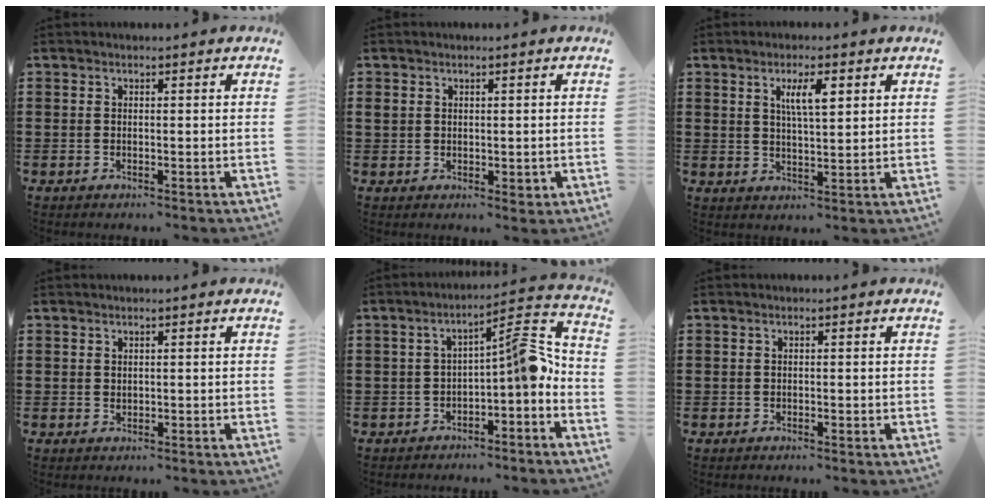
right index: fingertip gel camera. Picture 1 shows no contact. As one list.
[{"total": 2.1, "force": [0.5, 1.7, 1.2], "torque": [-0.025, 0.006, 0.009]}, {"total": 4.8, "force": [1.9, 1.3, 4.2], "torque": [-0.081, 0.005, 0.029]}, {"total": 0.5, "force": [0.3, 0.4, 0.1], "torque": [-0.004, 0.002, 0.007]}, {"total": 7.5, "force": [-1.3, 1.9, 7.2], "torque": [-0.097, -0.005, -0.035]}, {"total": 0.0}]